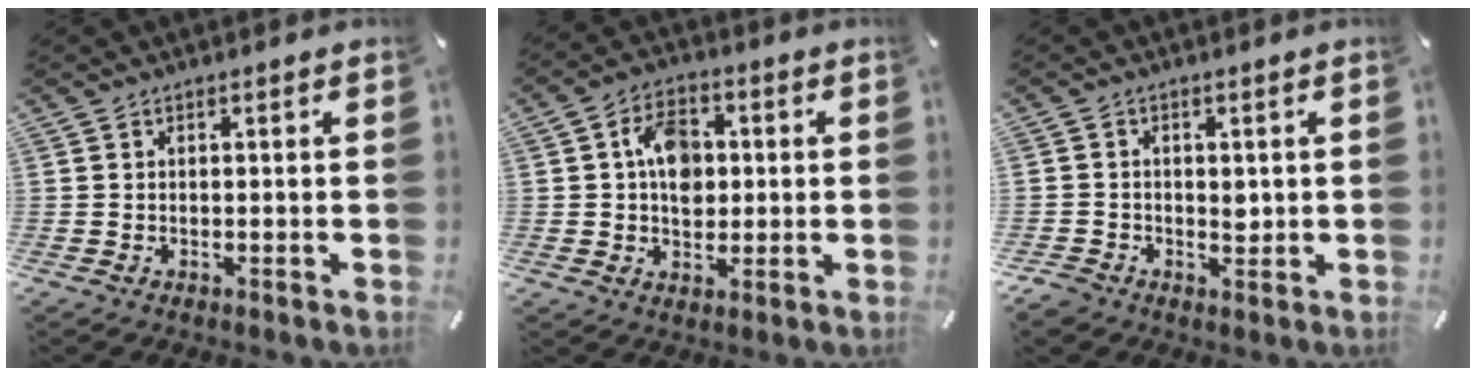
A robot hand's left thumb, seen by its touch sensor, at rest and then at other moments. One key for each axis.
{"total": 9.0, "fx": 0.8, "fy": 6.8, "fz": 5.8, "tx": -0.082, "ty": 0.008, "tz": 0.016}
{"total": 4.1, "fx": -0.3, "fy": 3.9, "fz": 1.2, "tx": -0.018, "ty": 0.000, "tz": -0.005}